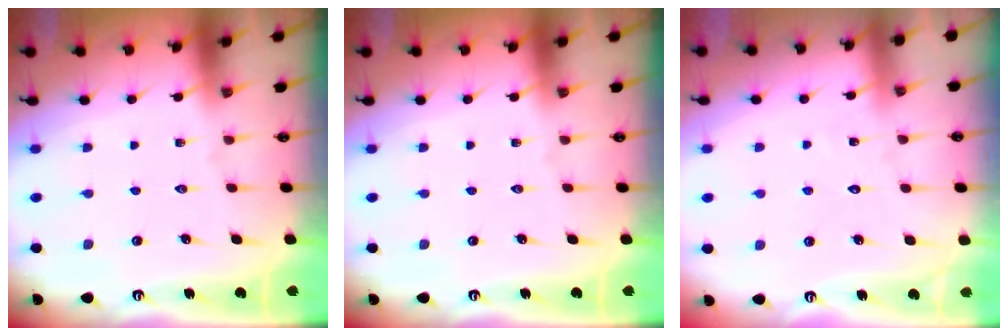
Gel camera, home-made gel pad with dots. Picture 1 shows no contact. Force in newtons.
{"total": 0.0}
{"total": 4.9, "press": 4.9, "slide": 0.4}